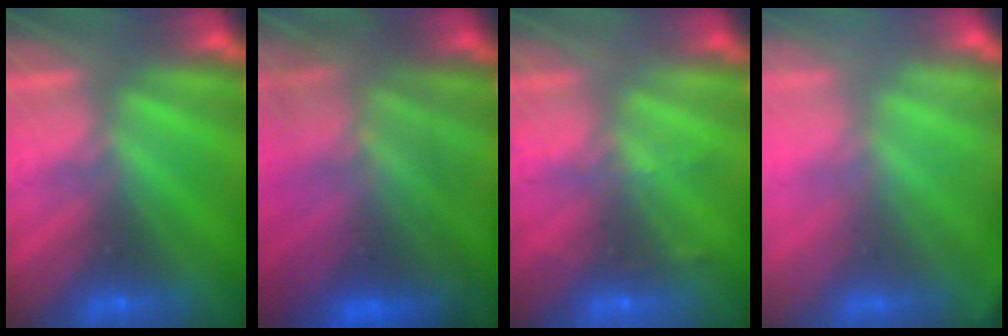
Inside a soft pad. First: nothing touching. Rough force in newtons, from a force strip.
{"total": 7.1}
{"total": 2.3}
{"total": 1.8}